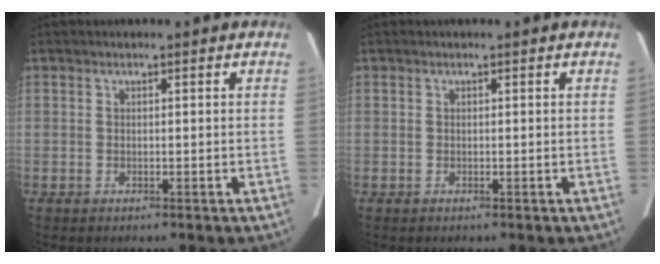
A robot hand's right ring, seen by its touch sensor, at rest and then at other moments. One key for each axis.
{"total": 0.0}